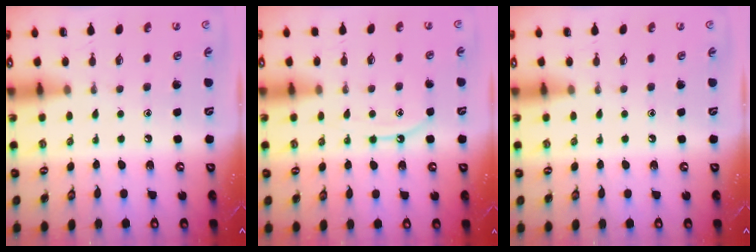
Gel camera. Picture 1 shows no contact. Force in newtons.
{"total": 7.3, "press": 7.3, "slide": 0.8}
{"total": 0.0}